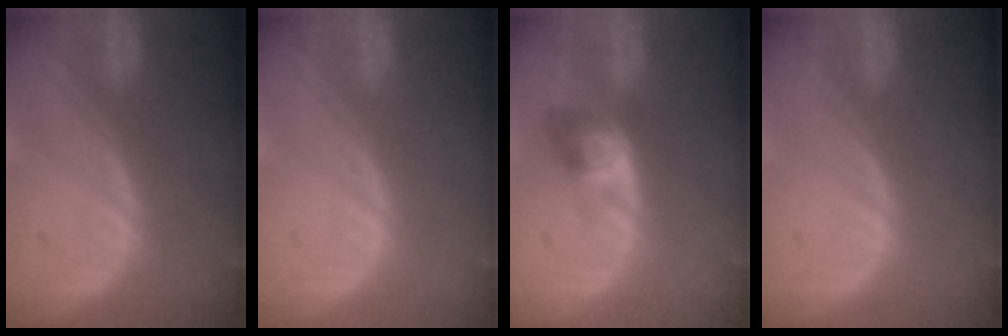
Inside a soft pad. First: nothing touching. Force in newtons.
{"total": 0.0}
{"total": 4.0, "press": 4.0, "slide": 0.2}
{"total": 0.0}